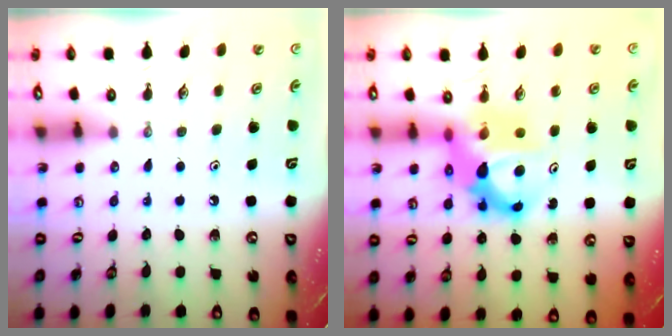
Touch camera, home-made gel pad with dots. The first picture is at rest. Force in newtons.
{"total": 9.6, "press": 9.6, "slide": 1.1}